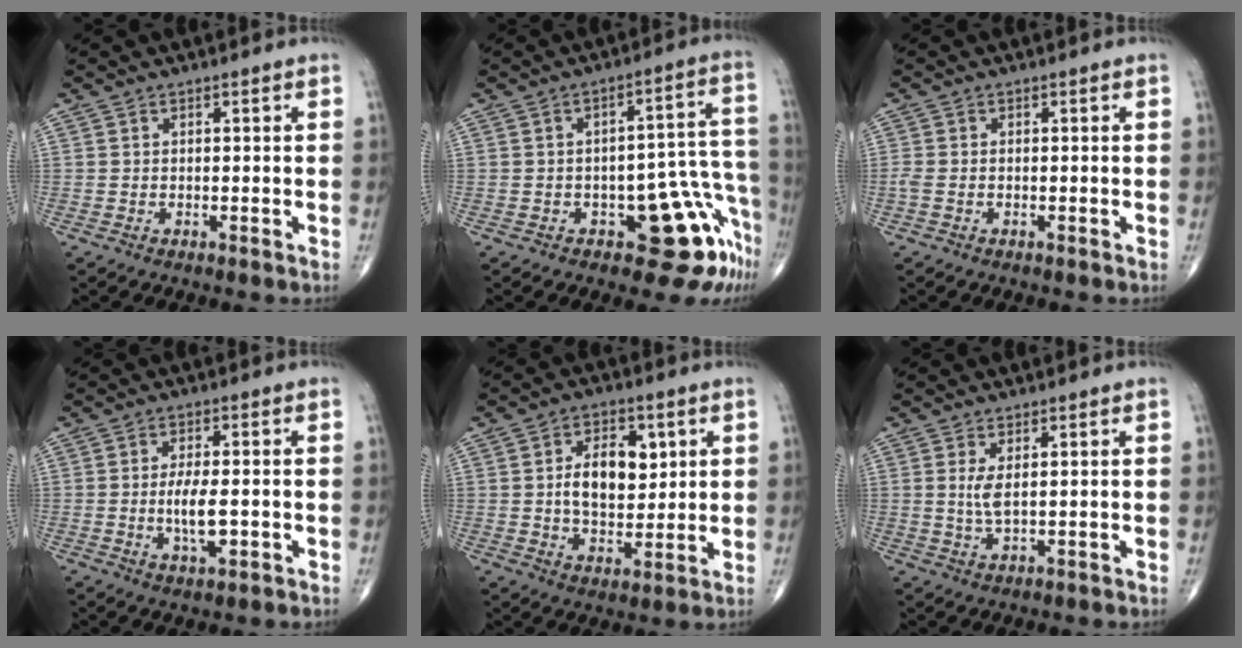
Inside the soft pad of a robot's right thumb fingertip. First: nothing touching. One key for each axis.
{"total": 13.4, "fx": -7.0, "fy": 5.5, "fz": 10.0, "tx": -0.061, "ty": 0.073, "tz": -0.087}
{"total": 1.3, "fx": -0.3, "fy": 0.7, "fz": 1.1, "tx": -0.031, "ty": 0.000, "tz": -0.008}
{"total": 6.0, "fx": -1.0, "fy": 2.2, "fz": 5.5, "tx": -0.100, "ty": -0.005, "tz": -0.017}
{"total": 10.9, "fx": 2.1, "fy": 6.7, "fz": 8.3, "tx": -0.102, "ty": -0.009, "tz": 0.040}
{"total": 3.0, "fx": 0.7, "fy": 0.8, "fz": 2.8, "tx": -0.062, "ty": -0.013, "tz": 0.019}